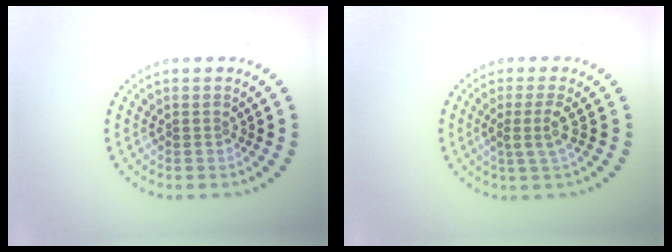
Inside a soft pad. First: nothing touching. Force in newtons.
{"total": 2.2, "press": 1.6, "slide": 1.5}